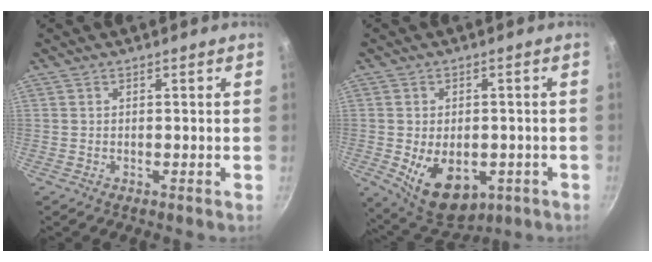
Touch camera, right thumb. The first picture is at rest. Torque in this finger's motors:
{"motor_torque": [-0.03, 0.76, 0.48, 0.59, 0.11]}